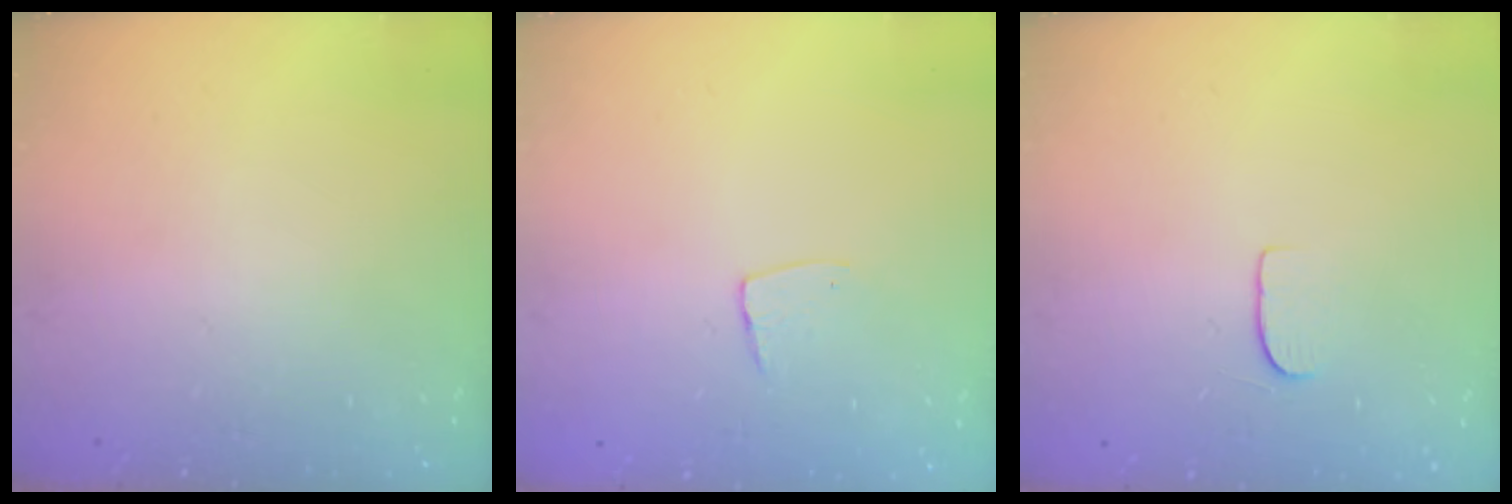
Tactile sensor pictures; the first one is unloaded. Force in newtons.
{"total": 5.3, "press": 5.3, "slide": 0.3}
{"total": 4.8, "press": 4.7, "slide": 0.6}